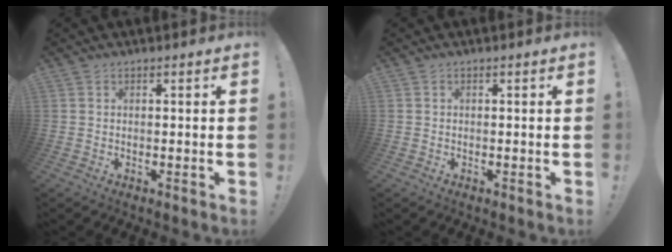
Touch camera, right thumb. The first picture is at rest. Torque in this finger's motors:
{"motor_torque": [1.01, 0.72, -0.22, -0.96, 0.00]}